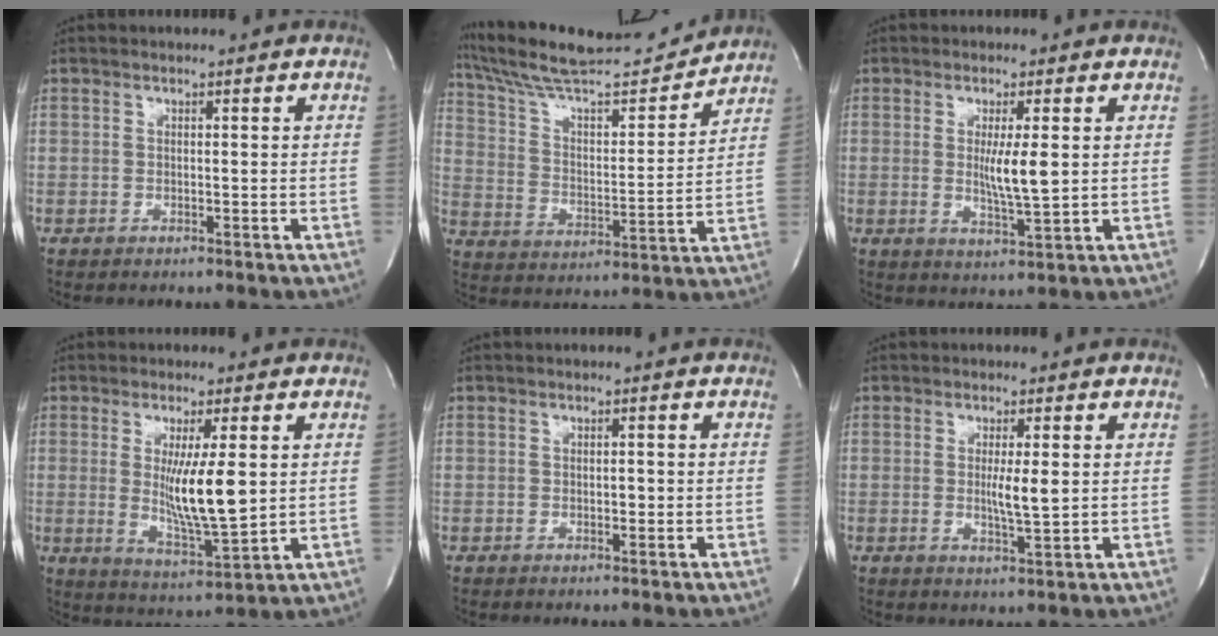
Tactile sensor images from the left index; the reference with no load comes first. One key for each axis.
{"total": 17.9, "fx": 16.8, "fy": 1.2, "fz": 6.0, "tx": -0.116, "ty": 0.000, "tz": 0.278}
{"total": 5.3, "fx": 0.5, "fy": 0.3, "fz": 5.3, "tx": -0.097, "ty": -0.013, "tz": 0.012}
{"total": 9.6, "fx": 1.0, "fy": 0.9, "fz": 9.5, "tx": -0.176, "ty": -0.027, "tz": 0.025}
{"total": 0.7, "fx": -0.2, "fy": 0.3, "fz": 0.6, "tx": -0.012, "ty": 0.000, "tz": -0.002}
{"total": 3.9, "fx": 0.2, "fy": 0.2, "fz": 3.9, "tx": -0.072, "ty": -0.008, "tz": 0.006}